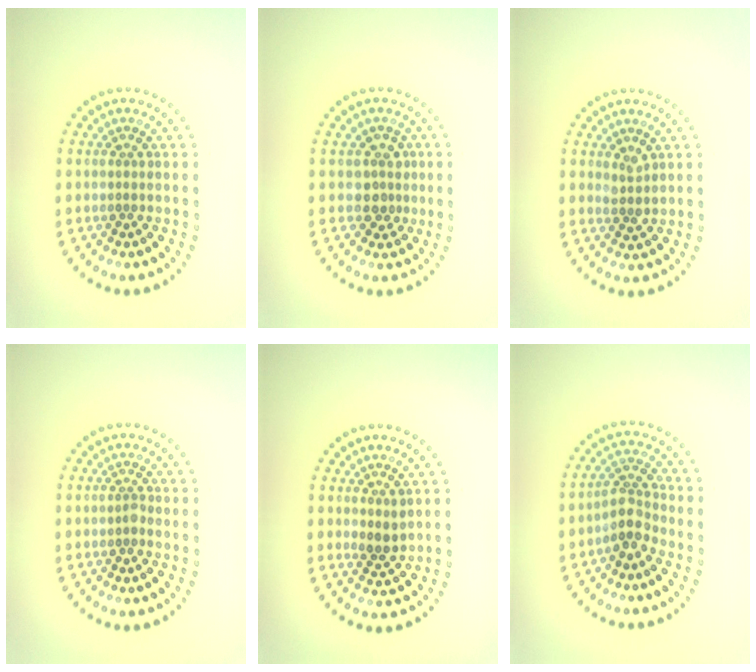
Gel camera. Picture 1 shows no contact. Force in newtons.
{"total": 2.2, "press": 1.8, "slide": 1.2}
{"total": 1.3, "press": 1.0, "slide": 0.8}
{"total": 0.6, "press": 0.5, "slide": 0.3}
{"total": 1.5, "press": 1.3, "slide": 0.7}
{"total": 2.7, "press": 2.2, "slide": 1.6}